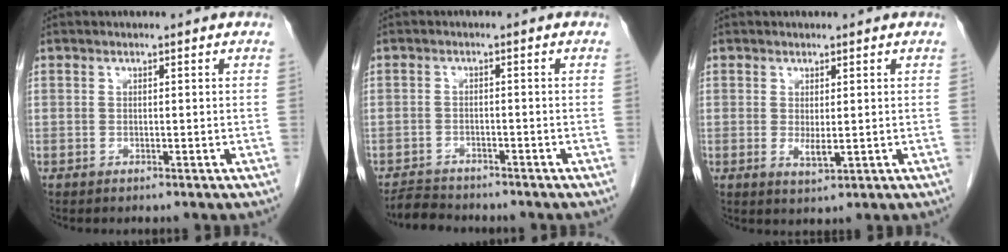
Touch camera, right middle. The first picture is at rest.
{"total": 3.7, "force": [-3.6, 0.8, 0.2], "torque": [-0.007, -0.012, -0.064]}
{"total": 2.1, "force": [0.1, 0.6, 2.0], "torque": [-0.039, -0.008, 0.009]}